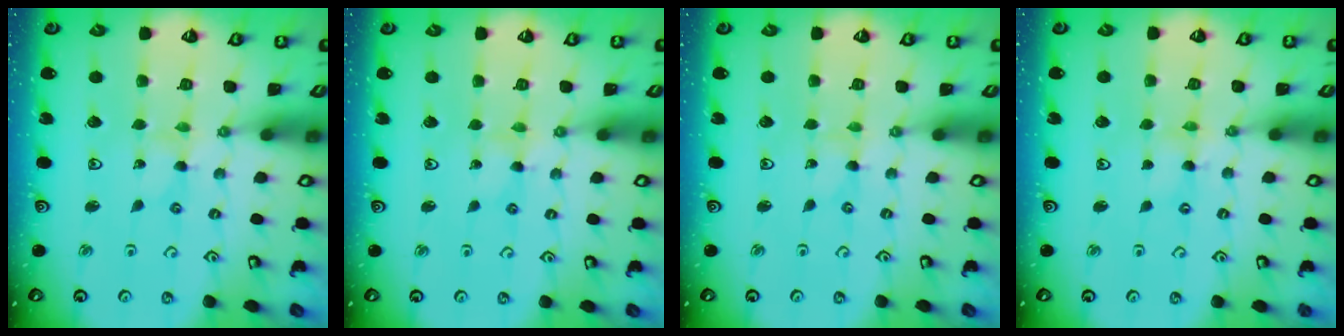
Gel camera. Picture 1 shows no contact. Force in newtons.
{"total": 1.4, "press": 1.4, "slide": 0.2}
{"total": 0.0}
{"total": 1.3, "press": 1.3, "slide": 0.2}